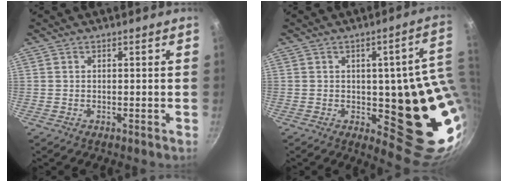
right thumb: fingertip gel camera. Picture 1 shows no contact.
{"total": 18.9, "force": [0.8, 7.8, 17.2], "torque": [-0.138, -0.024, 0.020]}